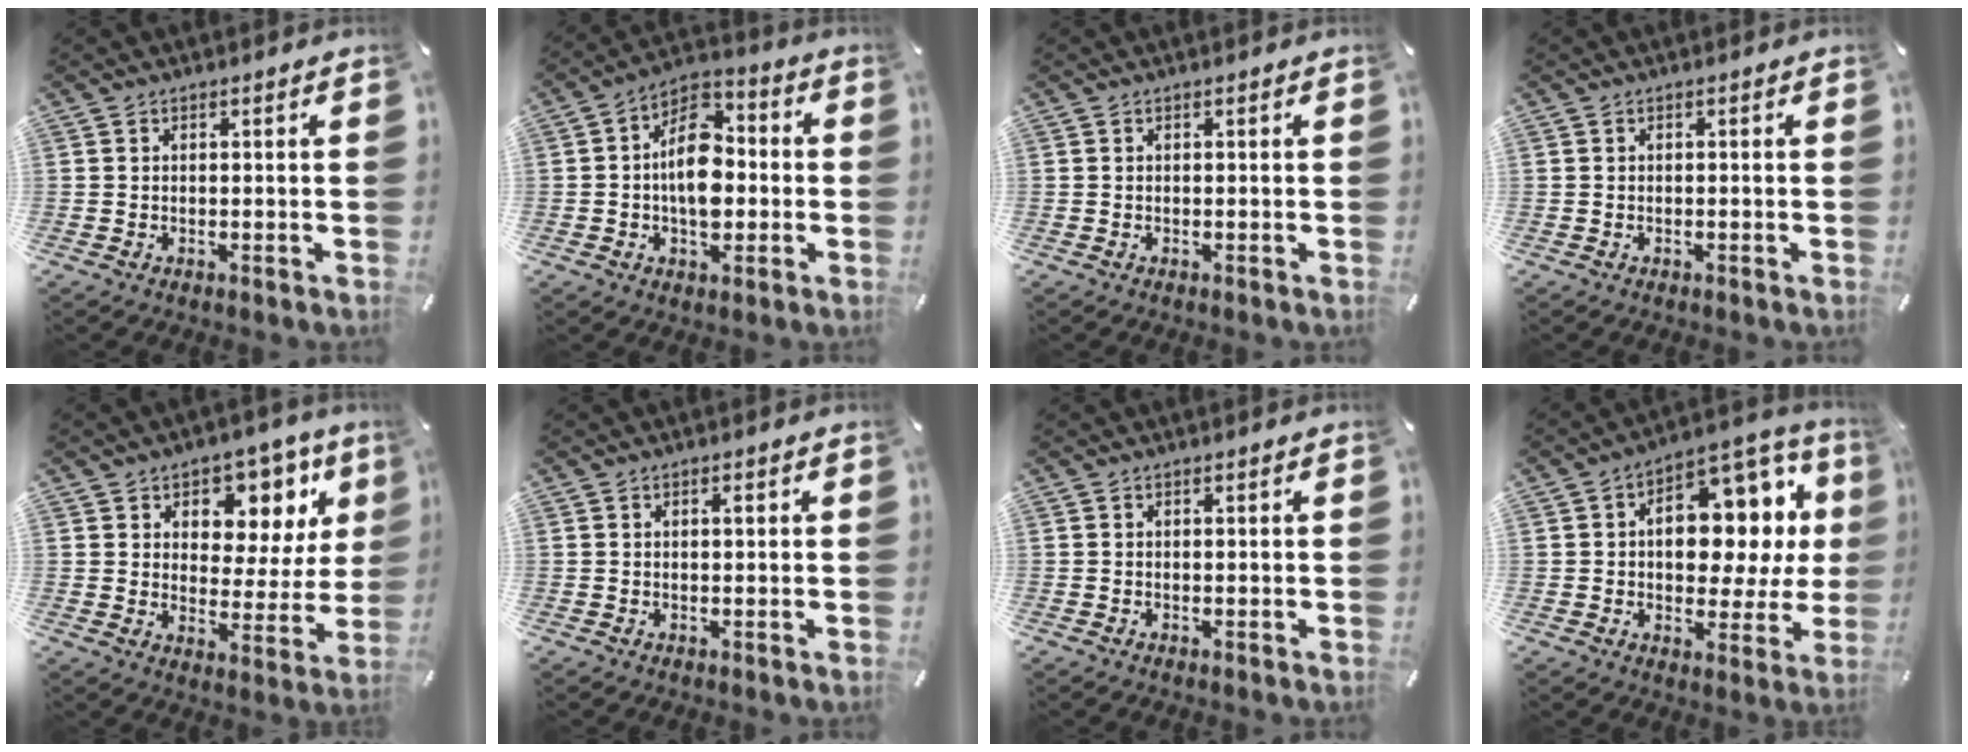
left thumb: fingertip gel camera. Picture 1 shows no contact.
{"total": 13.1, "force": [-1.1, 8.8, 9.7], "torque": [-0.171, 0.012, -0.017]}
{"total": 0.0}
{"total": 0.0}
{"total": 10.0, "force": [5.5, 7.4, 3.8], "torque": [-0.048, -0.046, 0.097]}
{"total": 1.3, "force": [0.5, 0.6, 1.0], "torque": [-0.012, 0.000, 0.007]}
{"total": 0.0}
{"total": 15.7, "force": [3.0, 9.8, 11.9], "torque": [-0.151, -0.025, 0.049]}